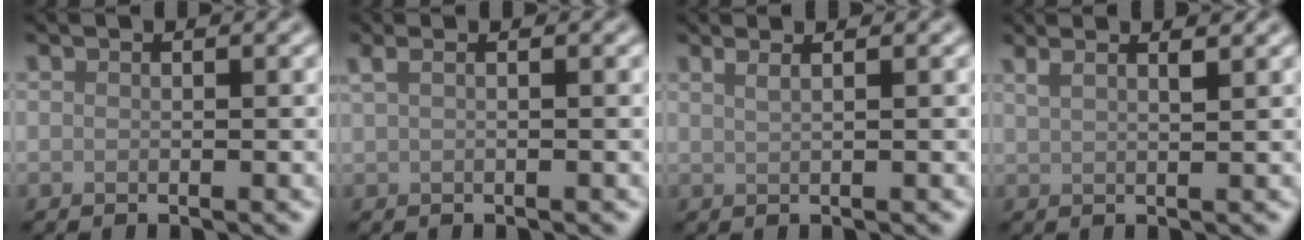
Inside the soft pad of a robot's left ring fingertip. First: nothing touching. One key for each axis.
{"total": 1.4, "fx": 0.6, "fy": 0.5, "fz": 1.2, "tx": -0.023, "ty": 0.002, "tz": 0.010}
{"total": 2.5, "fx": 1.6, "fy": 1.2, "fz": 1.6, "tx": -0.003, "ty": 0.005, "tz": -0.005}
{"total": 3.3, "fx": 2.1, "fy": 1.3, "fz": 2.2, "tx": -0.012, "ty": 0.011, "tz": 0.004}